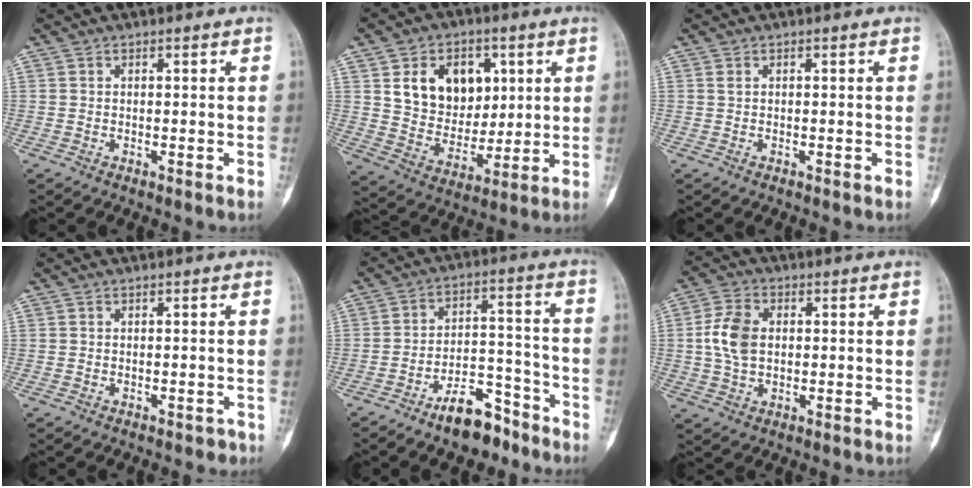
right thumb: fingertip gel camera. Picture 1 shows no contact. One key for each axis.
{"total": 15.0, "fx": 4.7, "fy": 11.1, "fz": 9.0, "tx": -0.090, "ty": -0.021, "tz": 0.090}
{"total": 0.0}
{"total": 0.8, "fx": -0.5, "fy": 0.6, "fz": 0.1, "tx": 0.002, "ty": 0.010, "tz": -0.006}
{"total": 10.6, "fx": -7.7, "fy": 4.8, "fz": 5.4, "tx": -0.067, "ty": 0.075, "tz": -0.130}
{"total": 7.9, "fx": 0.7, "fy": 5.4, "fz": 5.7, "tx": -0.113, "ty": 0.010, "tz": 0.012}